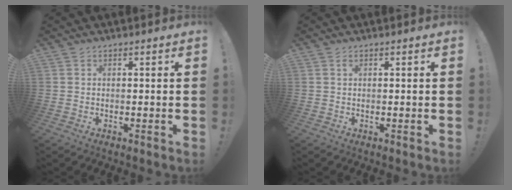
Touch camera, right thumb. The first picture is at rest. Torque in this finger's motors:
{"motor_torque": [-0.08, 0.24, 0.13, -0.08, 0.01]}